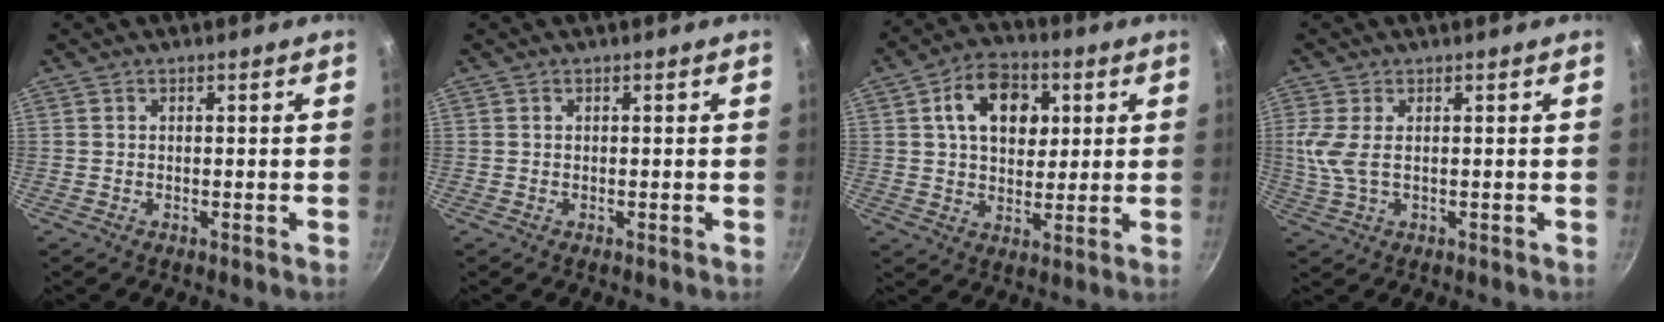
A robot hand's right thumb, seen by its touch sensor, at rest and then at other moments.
{"total": 0.0}
{"total": 12.4, "force": [3.6, 8.4, 8.3], "torque": [-0.100, 0.000, 0.051]}
{"total": 5.1, "force": [0.7, 2.3, 4.5], "torque": [-0.104, -0.001, 0.019]}